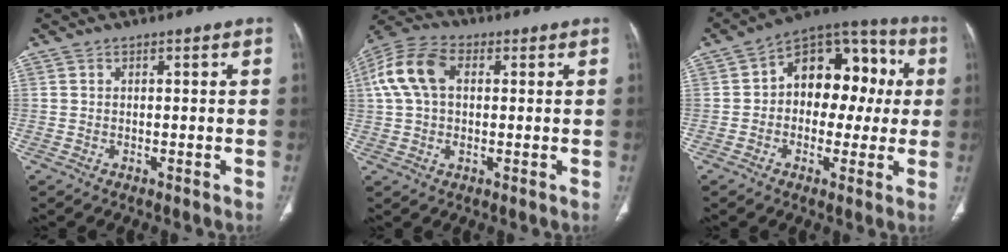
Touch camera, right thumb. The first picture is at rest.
{"total": 11.7, "force": [2.4, 7.4, 8.8], "torque": [-0.184, 0.026, 0.041]}
{"total": 16.6, "force": [1.6, 11.2, 12.2], "torque": [-0.112, 0.048, 0.011]}